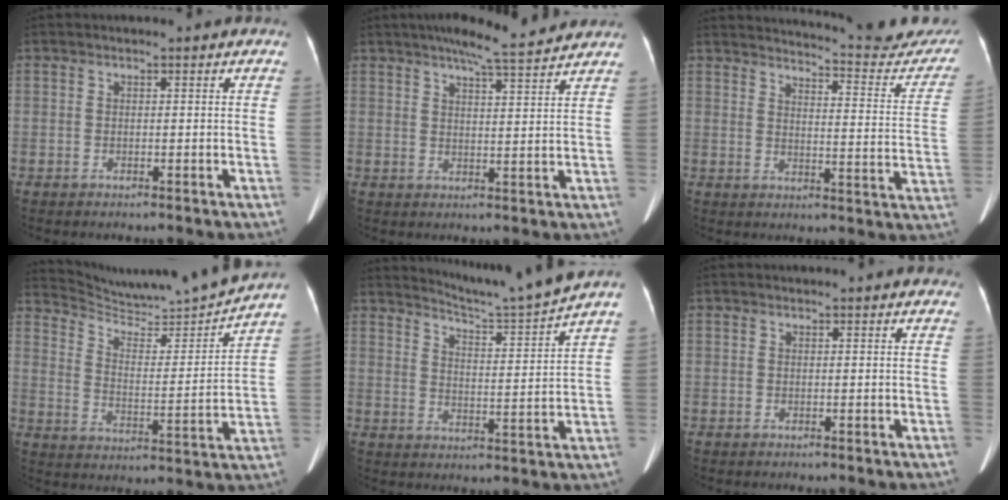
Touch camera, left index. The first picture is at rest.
{"total": 9.2, "force": [8.1, 0.1, 4.4], "torque": [-0.071, 0.015, 0.108]}
{"total": 20.7, "force": [20.0, 2.1, 5.1], "torque": [-0.061, -0.093, 0.219]}
{"total": 15.6, "force": [15.1, -1.4, 3.5], "torque": [-0.070, -0.039, 0.228]}
{"total": 9.6, "force": [9.0, -2.8, 1.5], "torque": [-0.045, -0.045, 0.143]}
{"total": 3.3, "force": [2.9, 1.4, 0.9], "torque": [-0.007, 0.022, 0.020]}